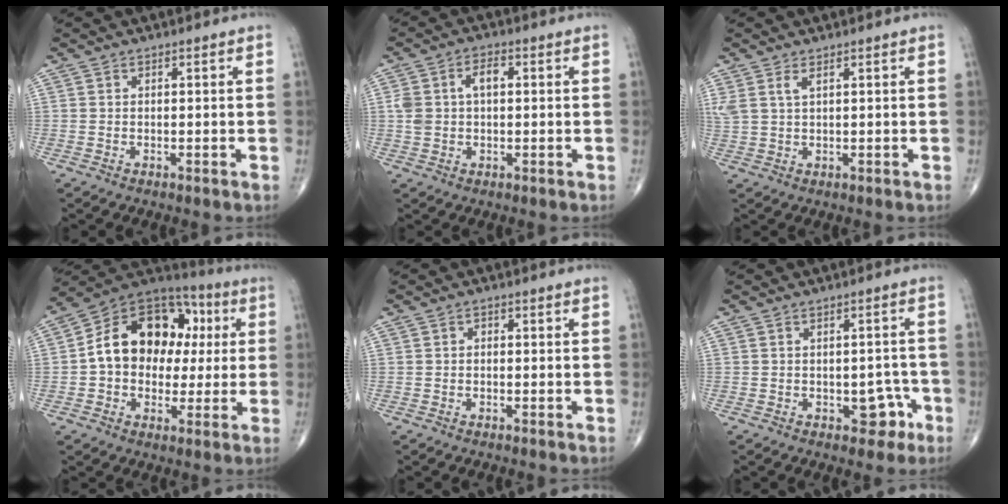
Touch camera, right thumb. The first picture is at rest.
{"total": 6.1, "force": [0.8, 3.7, 4.7], "torque": [-0.096, 0.021, 0.016]}
{"total": 3.1, "force": [1.6, 1.2, 2.4], "torque": [-0.063, 0.007, 0.042]}
{"total": 18.5, "force": [1.8, 13.7, 12.3], "torque": [-0.153, 0.036, 0.020]}
{"total": 0.9, "force": [-0.1, 0.7, 0.5], "torque": [0.001, 0.003, -0.008]}
{"total": 5.0, "force": [-2.2, 3.2, 3.2], "torque": [-0.009, 0.023, -0.025]}